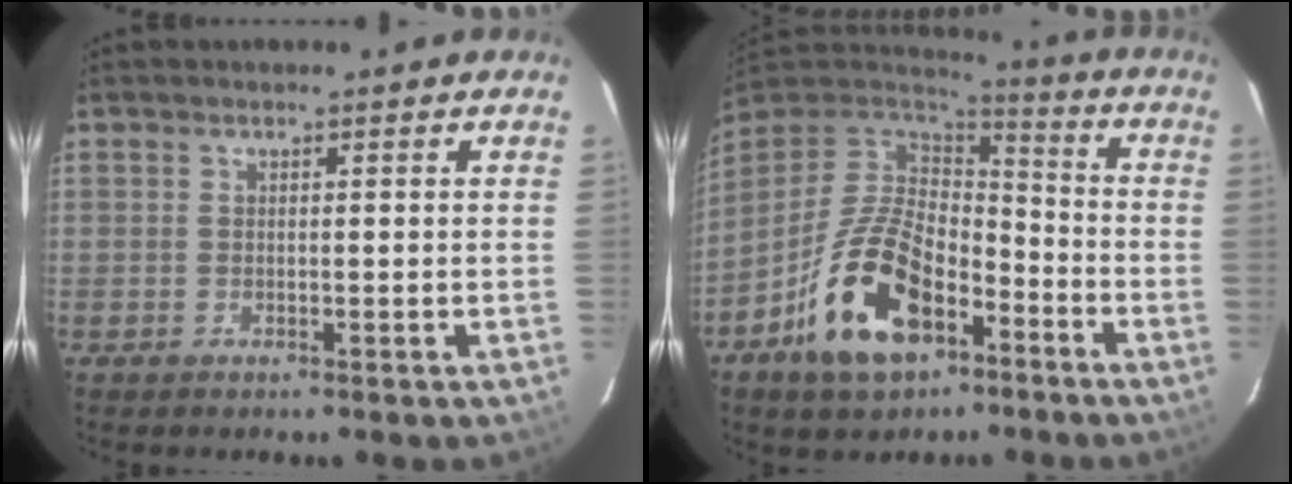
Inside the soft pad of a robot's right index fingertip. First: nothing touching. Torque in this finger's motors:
{"motor_torque": [1.24, -0.90, 1.05, 0.21]}